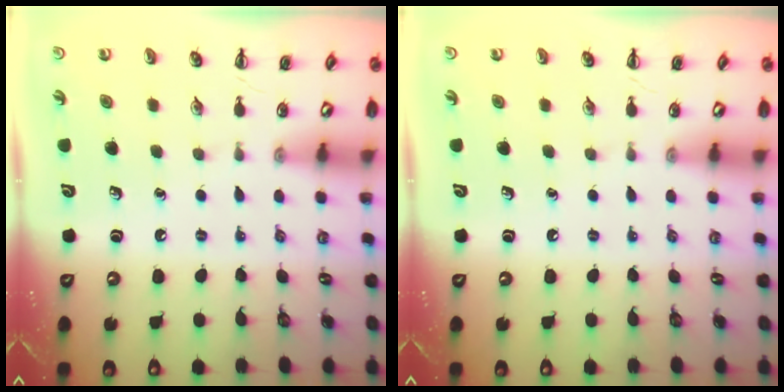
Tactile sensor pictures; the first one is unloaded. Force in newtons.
{"total": 0.0}